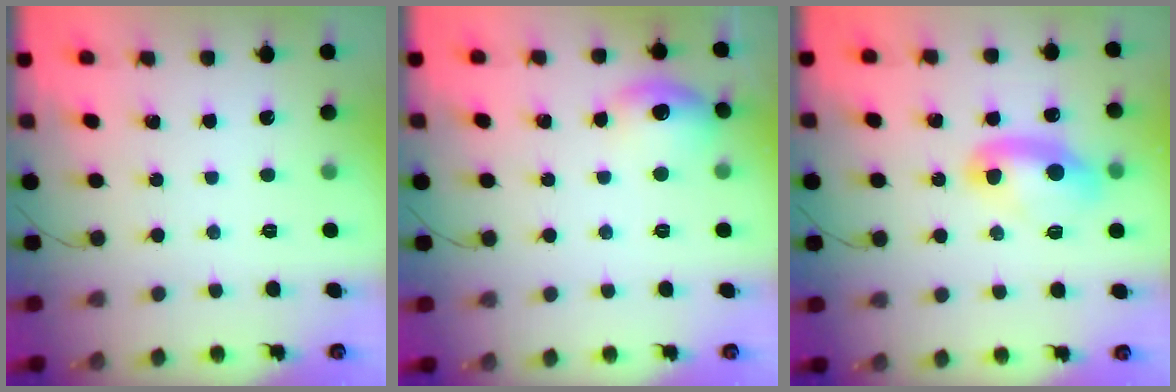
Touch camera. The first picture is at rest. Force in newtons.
{"total": 10.0, "press": 8.8, "slide": 4.8}
{"total": 9.8, "press": 9.7, "slide": 1.3}